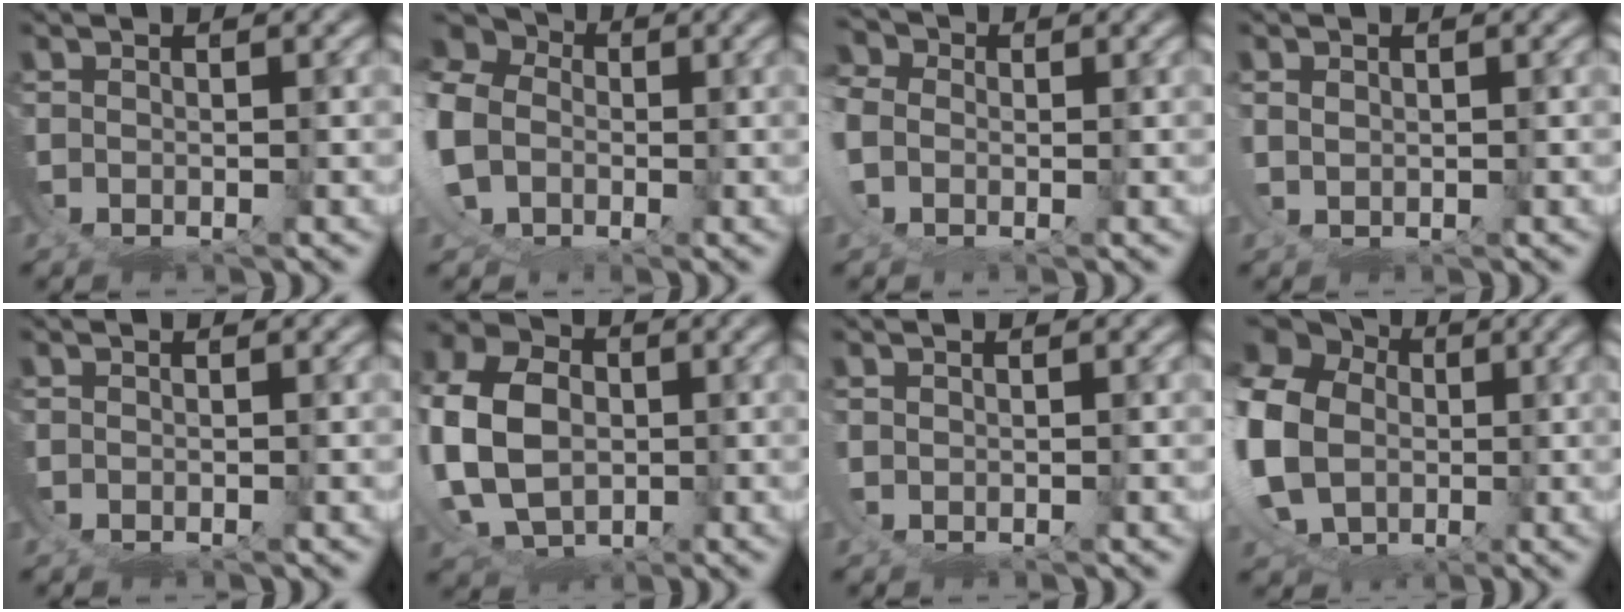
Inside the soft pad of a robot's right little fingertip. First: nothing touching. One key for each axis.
{"total": 8.2, "fx": 2.5, "fy": 7.2, "fz": 3.1, "tx": -0.079, "ty": 0.005, "tz": 0.024}
{"total": 3.0, "fx": 1.9, "fy": 2.3, "fz": 0.5, "tx": -0.017, "ty": 0.012, "tz": 0.015}
{"total": 2.1, "fx": 1.7, "fy": -0.7, "fz": -1.1, "tx": 0.017, "ty": 0.006, "tz": 0.026}
{"total": 0.0}
{"total": 7.1, "fx": 1.9, "fy": 5.9, "fz": 3.5, "tx": -0.103, "ty": -0.023, "tz": 0.044}
{"total": 1.5, "fx": 1.1, "fy": -0.5, "fz": -0.9, "tx": 0.015, "ty": 0.005, "tz": 0.014}
{"total": 11.3, "fx": 3.2, "fy": 9.5, "fz": 5.2, "tx": -0.128, "ty": -0.012, "tz": 0.050}